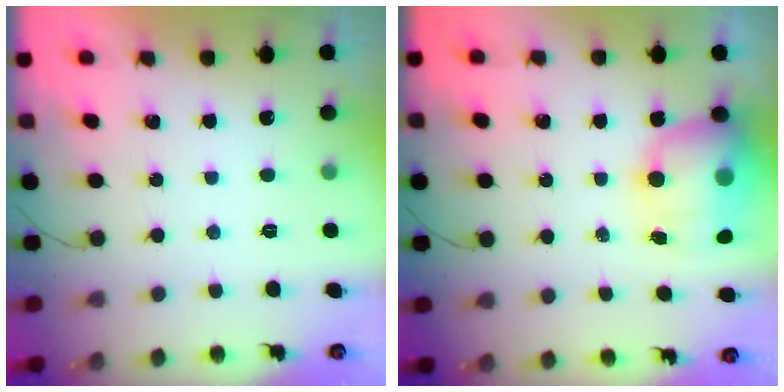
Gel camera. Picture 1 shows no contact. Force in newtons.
{"total": 12.6, "press": 12.2, "slide": 3.2}